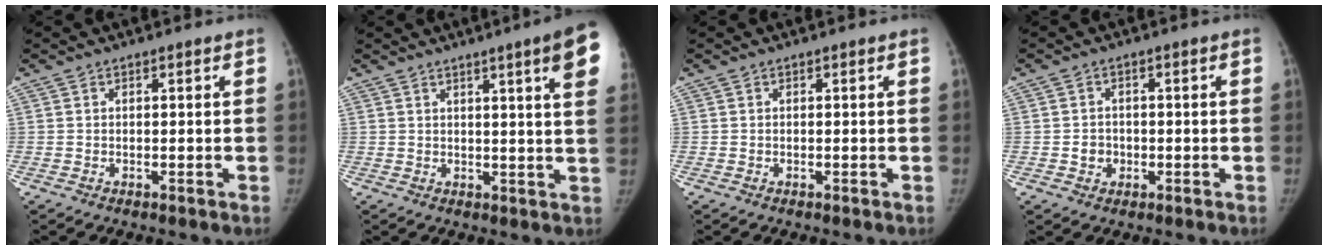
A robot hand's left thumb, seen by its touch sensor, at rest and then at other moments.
{"total": 10.8, "force": [5.5, 0.4, 9.4], "torque": [-0.112, -0.019, 0.056]}
{"total": 0.0}
{"total": 2.9, "force": [-0.6, 2.7, 1.0], "torque": [0.001, 0.007, -0.008]}